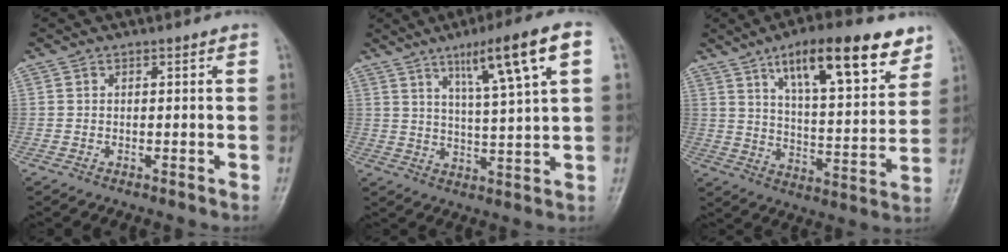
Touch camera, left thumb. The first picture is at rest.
{"total": 12.9, "force": [5.9, 1.1, 11.4], "torque": [-0.183, -0.011, 0.095]}
{"total": 19.2, "force": [11.5, 6.1, 14.1], "torque": [-0.176, -0.045, 0.182]}